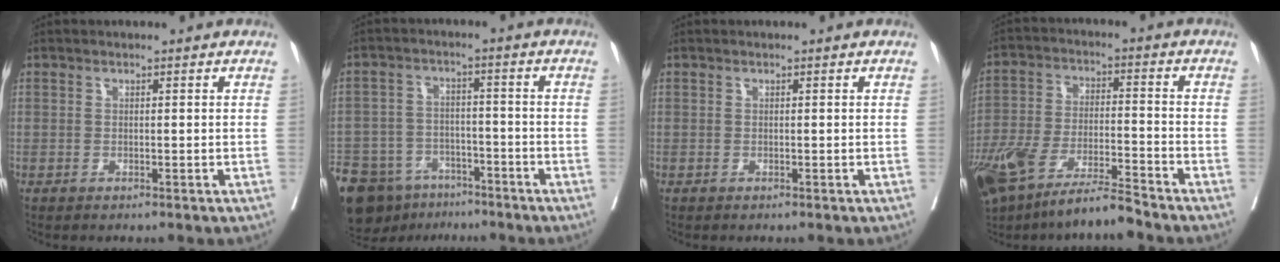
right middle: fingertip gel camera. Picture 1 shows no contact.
{"total": 18.1, "force": [-12.0, 11.1, 7.7], "torque": [-0.217, -0.016, -0.179]}
{"total": 0.0}
{"total": 12.9, "force": [-9.7, 1.9, 8.2], "torque": [-0.159, -0.021, -0.179]}